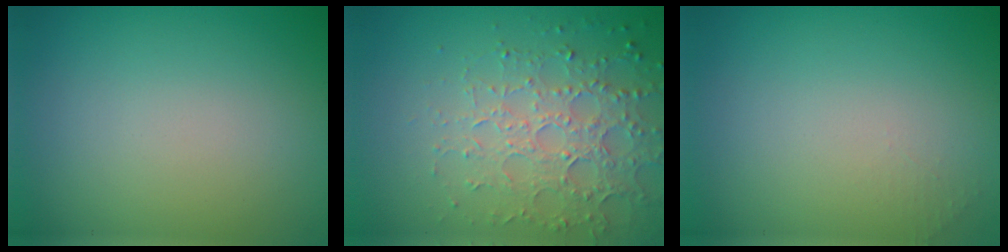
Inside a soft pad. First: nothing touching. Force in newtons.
{"total": 4.3, "press": 4.2, "slide": 1.1}
{"total": 0.7, "press": 0.7, "slide": 0.1}